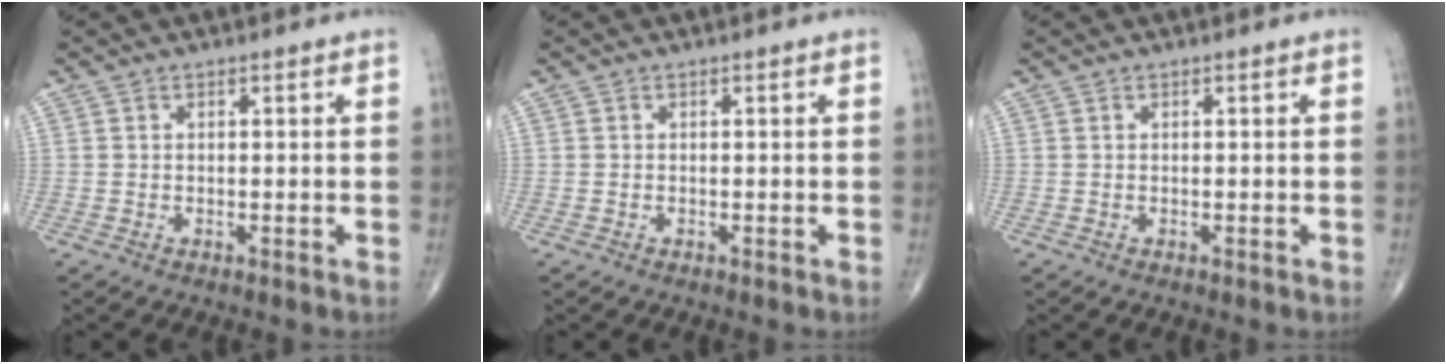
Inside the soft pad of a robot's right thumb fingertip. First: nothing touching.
{"total": 0.0}
{"total": 0.0}